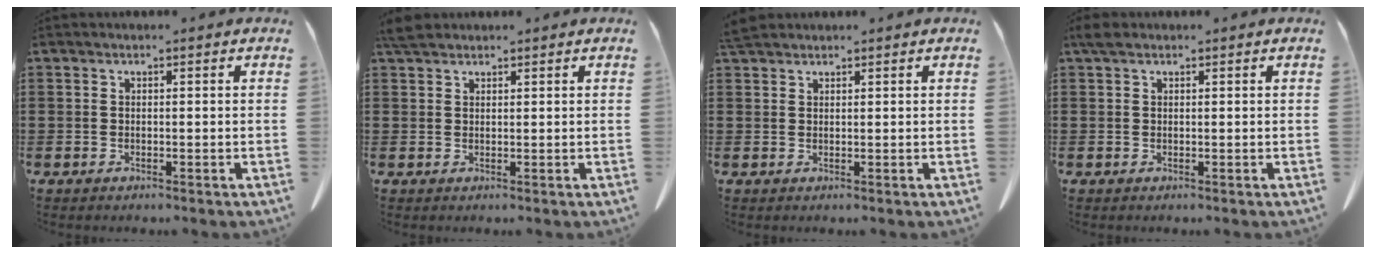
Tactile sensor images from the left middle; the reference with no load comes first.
{"total": 2.8, "force": [2.3, 1.0, 1.1], "torque": [-0.030, 0.004, 0.047]}
{"total": 2.2, "force": [2.0, 0.6, 0.9], "torque": [-0.024, 0.002, 0.040]}
{"total": 1.6, "force": [1.0, 0.9, 0.8], "torque": [-0.021, 0.004, 0.020]}